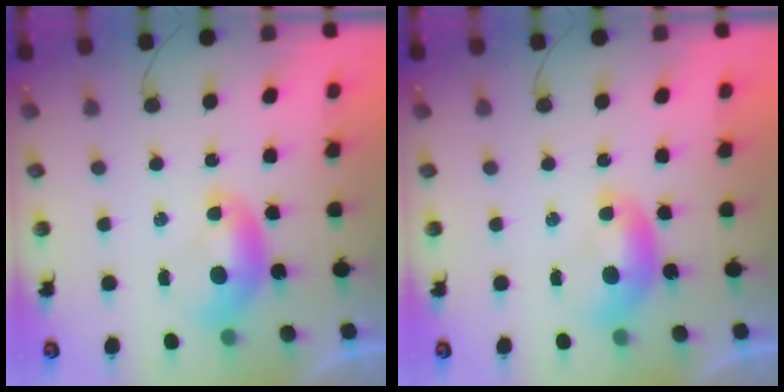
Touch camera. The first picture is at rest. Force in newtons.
{"total": 0.0}